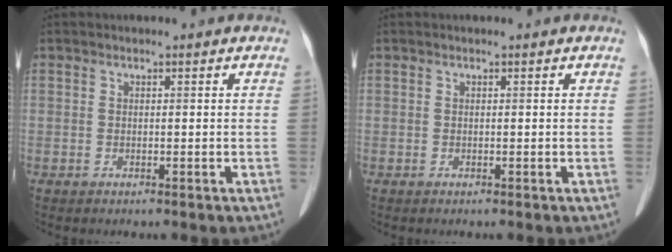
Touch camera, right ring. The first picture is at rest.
{"total": 0.0}